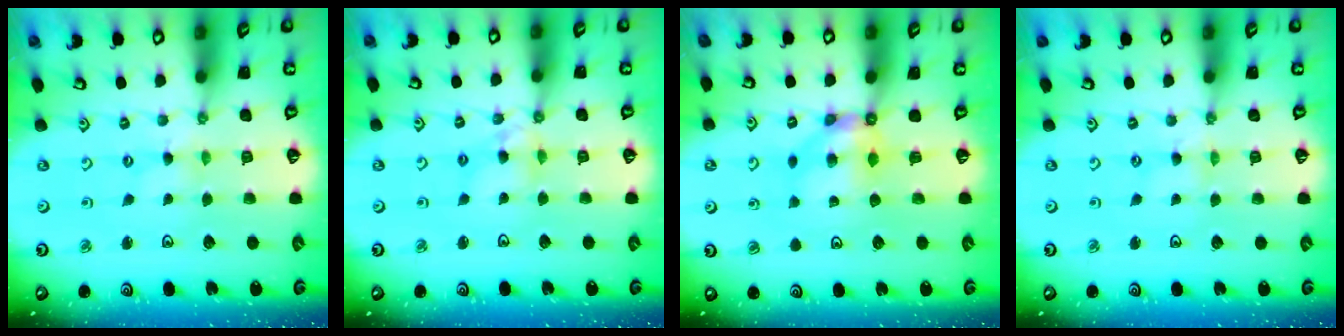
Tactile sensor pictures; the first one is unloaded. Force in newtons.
{"total": 6.6, "press": 6.6, "slide": 0.6}
{"total": 6.7, "press": 6.7, "slide": 0.2}
{"total": 0.0}